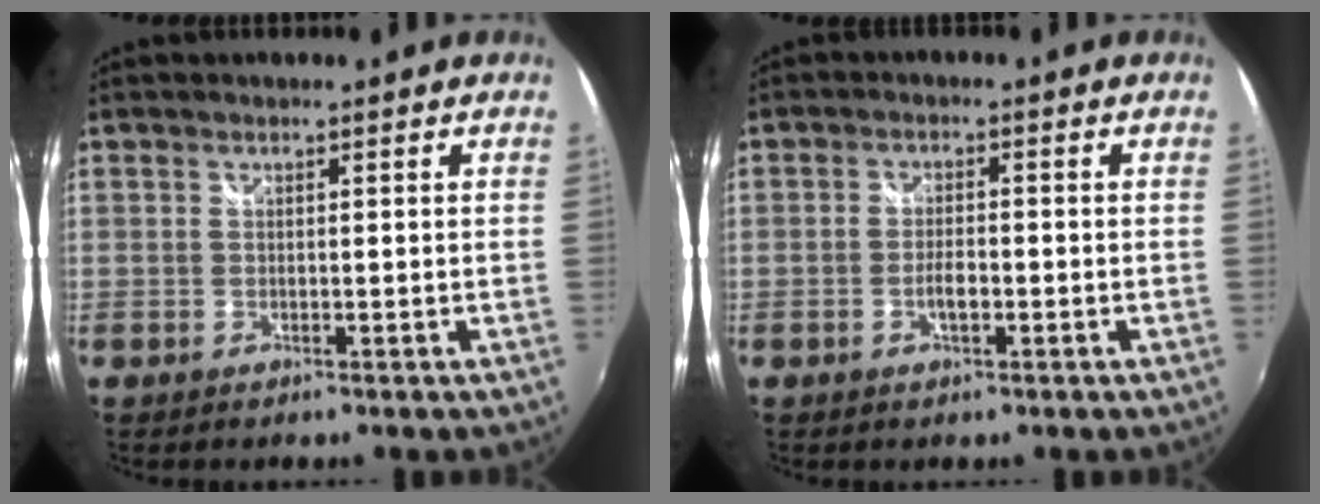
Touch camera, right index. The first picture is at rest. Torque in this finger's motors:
{"motor_torque": [0.03, -0.03, 0.17, 0.05]}